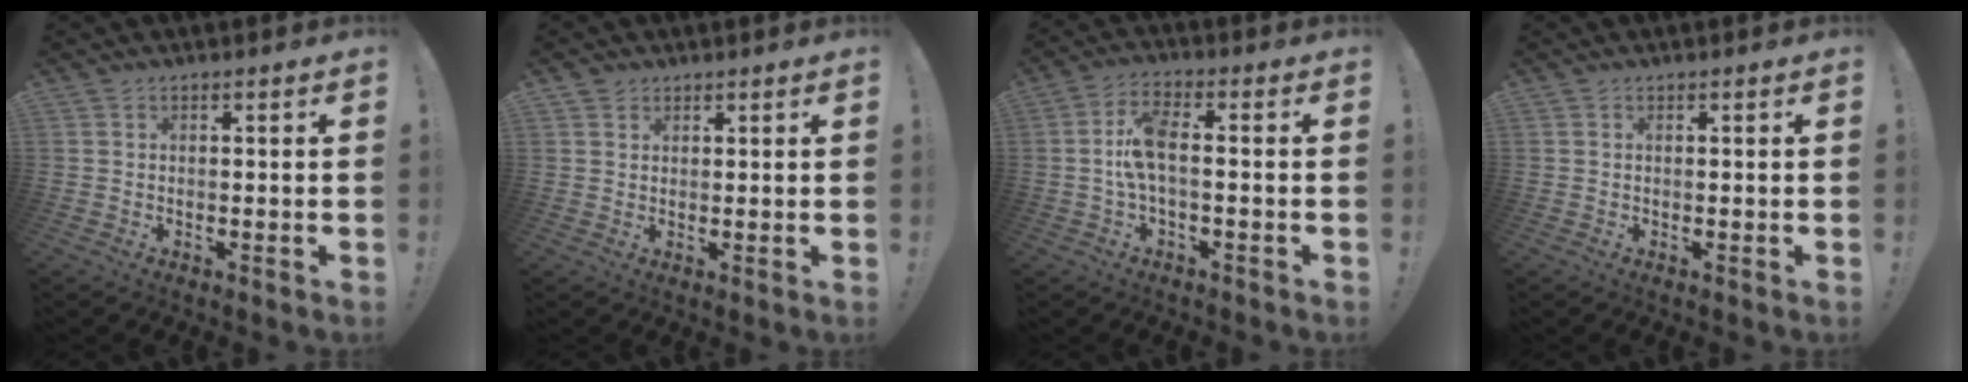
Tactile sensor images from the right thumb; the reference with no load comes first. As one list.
[{"total": 2.3, "force": [1.6, 1.6, 0.3], "torque": [-0.005, -0.003, 0.030]}, {"total": 8.1, "force": [-0.3, 2.6, 7.7], "torque": [-0.153, -0.004, -0.006]}, {"total": 0.0}]